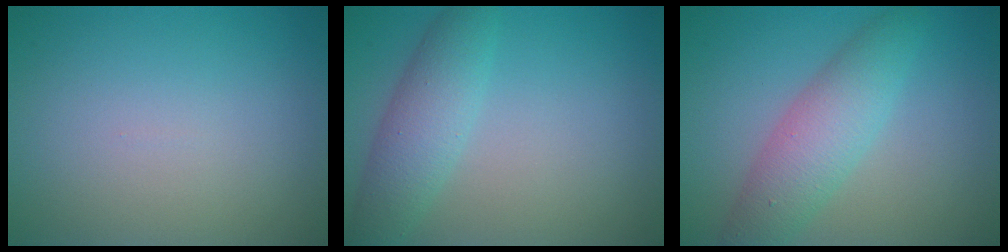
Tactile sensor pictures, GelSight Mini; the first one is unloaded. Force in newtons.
{"total": 3.9, "press": 3.9, "slide": 0.1}
{"total": 4.7, "press": 4.7, "slide": 0.1}